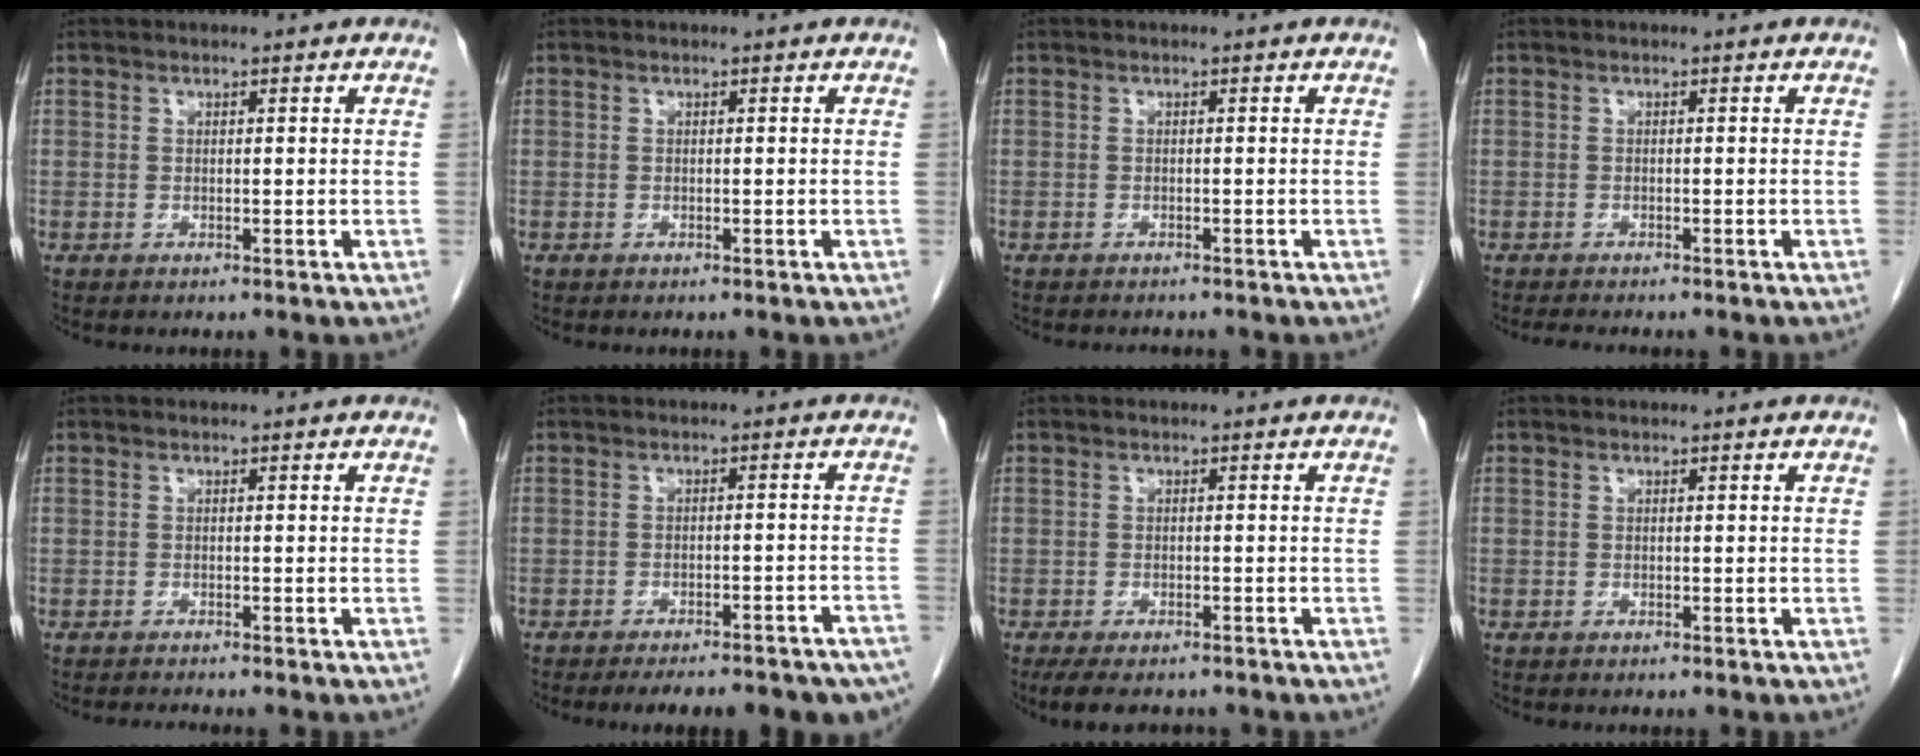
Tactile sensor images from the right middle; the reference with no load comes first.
{"total": 0.0}
{"total": 2.2, "force": [-2.1, 0.5, 0.6], "torque": [-0.012, -0.005, -0.023]}
{"total": 3.8, "force": [-3.4, 0.7, 1.8], "torque": [-0.026, -0.008, -0.045]}
{"total": 1.6, "force": [-1.5, -0.3, 0.5], "torque": [-0.011, -0.004, -0.024]}
{"total": 16.1, "force": [-14.0, 4.1, 6.7], "torque": [-0.064, 0.006, -0.158]}
{"total": 7.1, "force": [-5.9, 2.3, 3.2], "torque": [-0.046, -0.008, -0.084]}
{"total": 0.0}